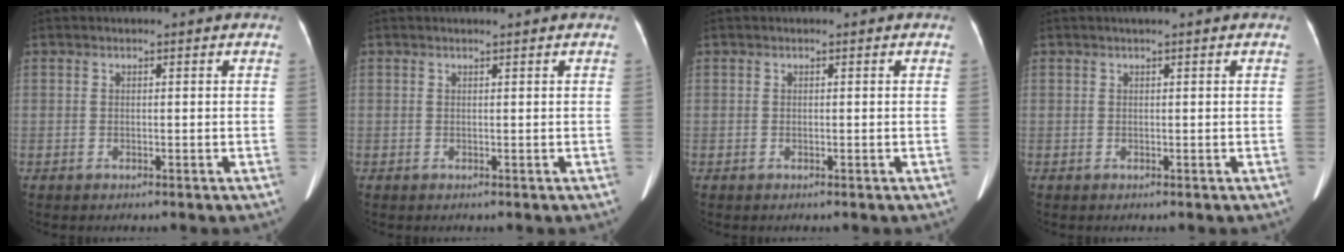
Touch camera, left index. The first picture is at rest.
{"total": 0.0}
{"total": 0.0}
{"total": 0.5, "force": [0.2, -0.1, 0.4], "torque": [-0.014, 0.004, 0.008]}